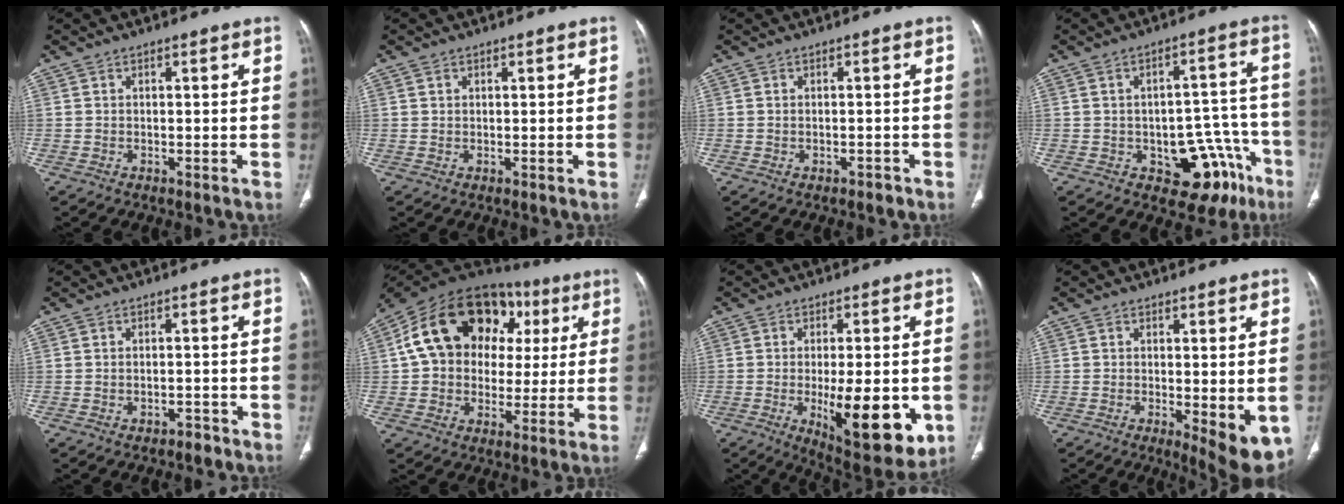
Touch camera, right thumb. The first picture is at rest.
{"total": 0.7, "force": [0.4, 0.6, 0.3], "torque": [-0.002, -0.001, 0.007]}
{"total": 1.1, "force": [-0.7, 0.7, 0.6], "torque": [-0.015, 0.011, -0.004]}
{"total": 14.9, "force": [-7.2, 8.6, 9.8], "torque": [-0.070, 0.061, -0.085]}
{"total": 2.2, "force": [-1.6, 1.1, 0.9], "torque": [-0.014, 0.013, -0.020]}
{"total": 22.9, "force": [5.8, 16.7, 14.5], "torque": [-0.208, 0.038, 0.088]}
{"total": 17.1, "force": [-3.9, 6.4, 15.4], "torque": [-0.191, -0.024, -0.039]}
{"total": 8.4, "force": [-1.9, 2.8, 7.7], "torque": [-0.099, -0.022, -0.020]}